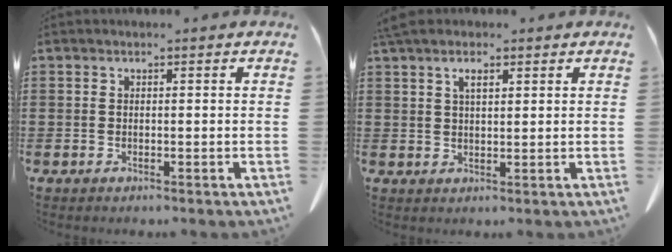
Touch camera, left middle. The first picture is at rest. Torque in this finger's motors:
{"motor_torque": [0.68, 0.85, 0.14, 0.05]}